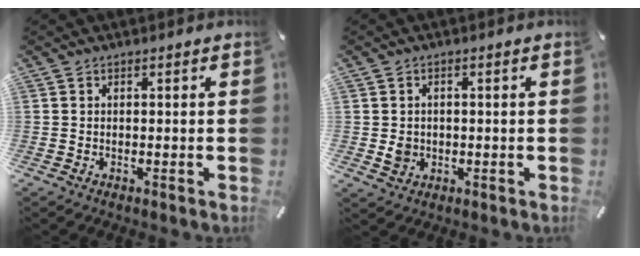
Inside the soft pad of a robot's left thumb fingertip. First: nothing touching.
{"total": 3.2, "force": [-0.2, 2.9, 1.4], "torque": [-0.018, -0.005, -0.009]}